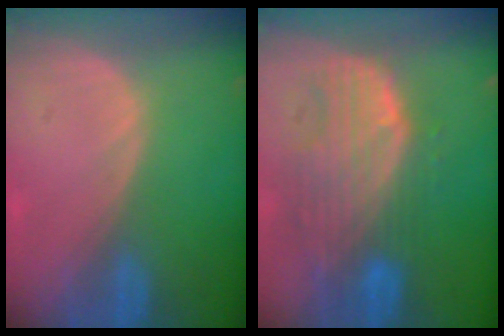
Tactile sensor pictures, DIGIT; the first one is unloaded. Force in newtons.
{"total": 10.3, "press": 8.9, "slide": 5.1}